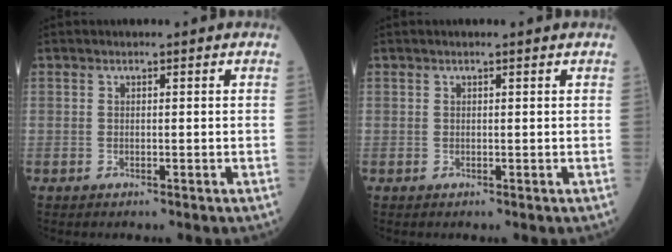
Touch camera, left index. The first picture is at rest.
{"total": 0.7, "force": [0.6, -0.1, 0.4], "torque": [-0.011, 0.005, 0.012]}